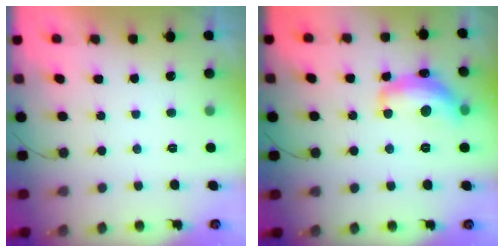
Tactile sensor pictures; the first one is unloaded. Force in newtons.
{"total": 14.1, "press": 14.0, "slide": 0.8}